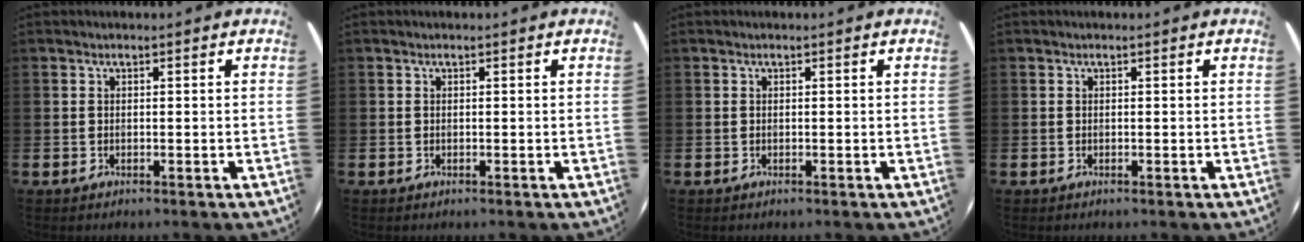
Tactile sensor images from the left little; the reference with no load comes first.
{"total": 0.0}
{"total": 0.0}
{"total": 0.0}